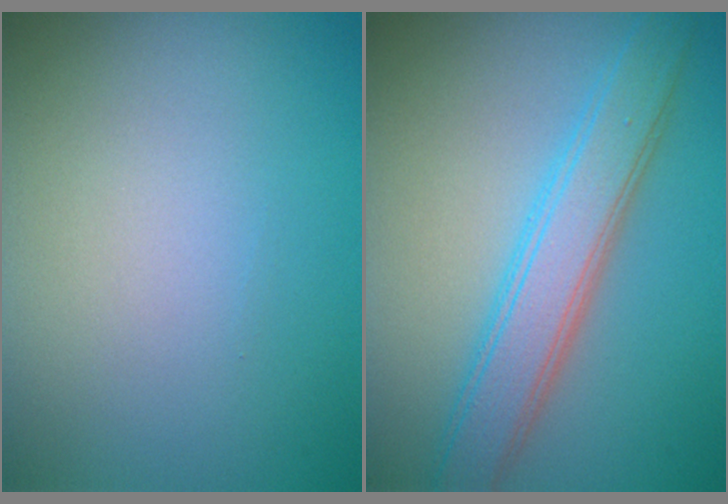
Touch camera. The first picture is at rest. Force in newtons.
{"total": 4.2, "press": 4.2, "slide": 0.5}